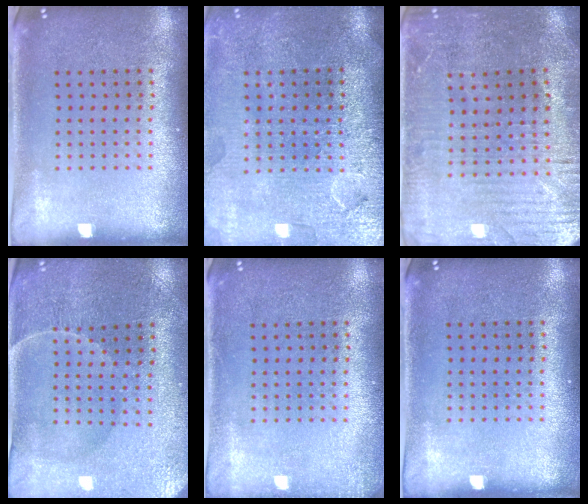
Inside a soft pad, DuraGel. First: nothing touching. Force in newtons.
{"total": 4.1, "press": 3.6, "slide": 1.9}
{"total": 1.6, "press": 1.5, "slide": 0.5}
{"total": 0.9, "press": 0.8, "slide": 0.3}
{"total": 1.1, "press": 1.1, "slide": 0.3}
{"total": 0.0}